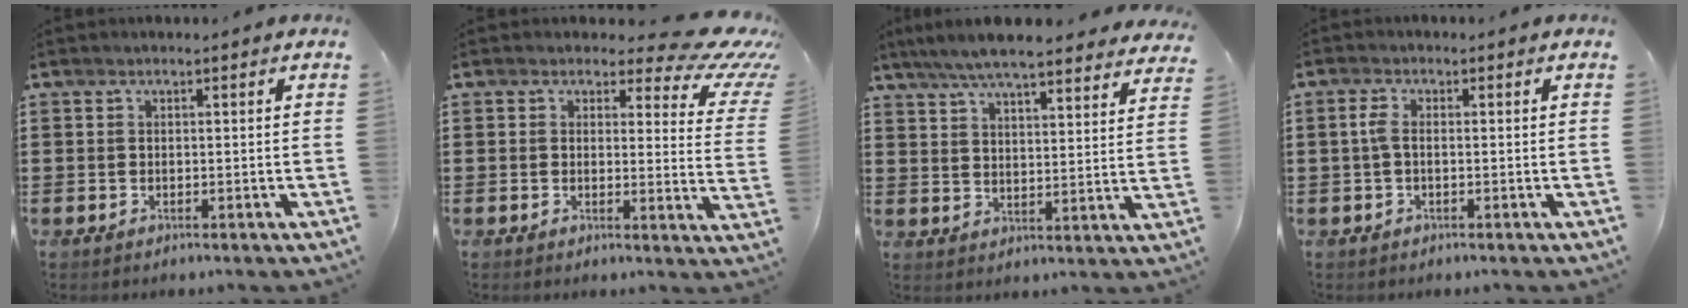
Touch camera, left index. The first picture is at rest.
{"total": 5.9, "force": [4.4, 1.7, 3.5], "torque": [-0.055, -0.027, 0.073]}
{"total": 6.8, "force": [6.2, 0.3, 2.7], "torque": [-0.076, -0.024, 0.110]}
{"total": 2.4, "force": [-0.1, 0.9, 2.2], "torque": [-0.058, -0.004, -0.006]}